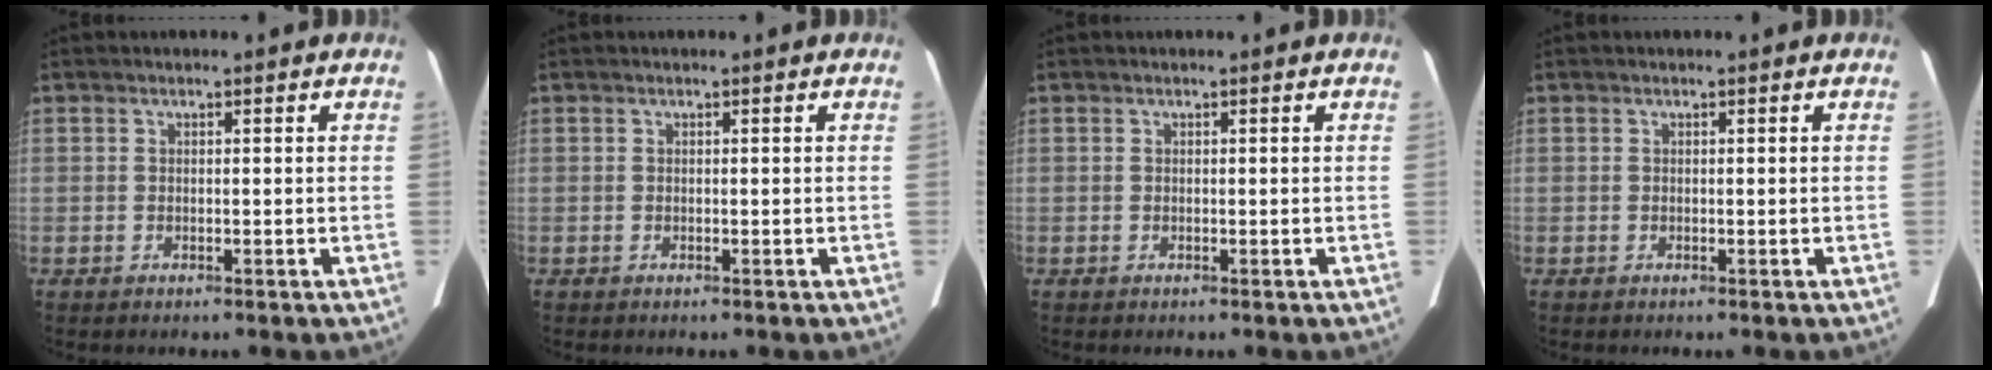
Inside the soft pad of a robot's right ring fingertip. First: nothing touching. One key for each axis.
{"total": 0.0}
{"total": 0.0}
{"total": 0.0}